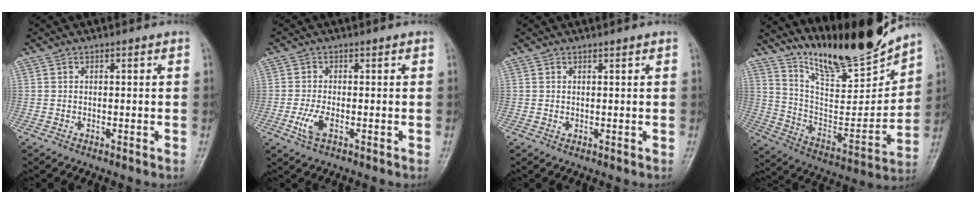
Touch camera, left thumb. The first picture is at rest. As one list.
[{"total": 3.4, "force": [-1.0, 1.5, 2.9], "torque": [-0.070, 0.001, -0.019]}, {"total": 0.7, "force": [0.5, 0.2, 0.5], "torque": [-0.006, -0.003, 0.009]}, {"total": 18.6, "force": [16.5, 2.7, 8.0], "torque": [-0.101, -0.111, 0.292]}]